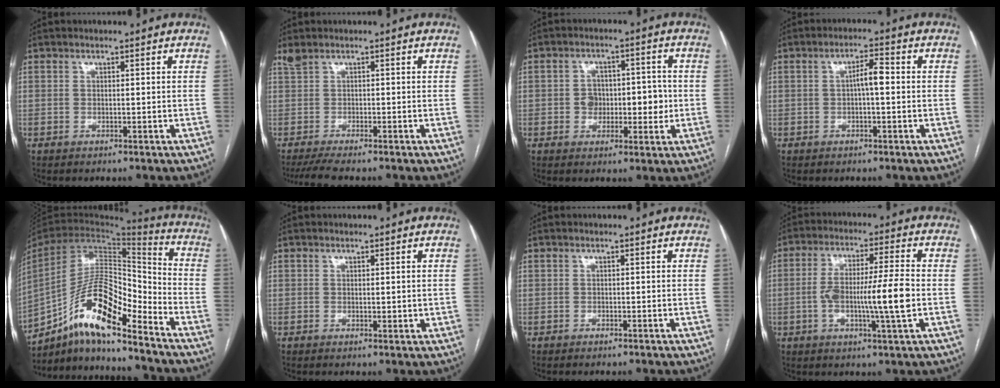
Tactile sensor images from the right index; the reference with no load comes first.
{"total": 3.4, "force": [-1.6, 1.1, 2.8], "torque": [-0.079, 0.000, -0.029]}
{"total": 6.8, "force": [-0.6, 4.4, 5.1], "torque": [-0.058, 0.021, -0.003]}
{"total": 3.4, "force": [-0.1, 0.7, 3.3], "torque": [-0.054, 0.010, -0.002]}
{"total": 17.6, "force": [-12.0, 3.6, 12.3], "torque": [-0.241, 0.016, -0.216]}
{"total": 1.3, "force": [0.3, 0.6, 1.1], "torque": [-0.016, -0.005, 0.007]}
{"total": 0.0}
{"total": 11.2, "force": [-1.7, 0.5, 11.0], "torque": [-0.199, 0.005, -0.034]}